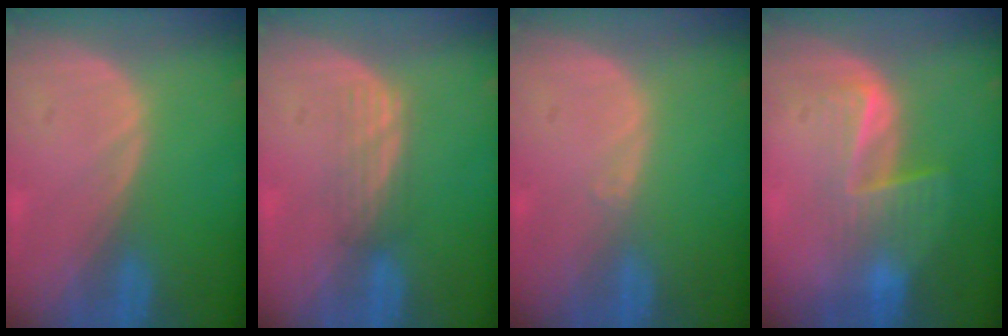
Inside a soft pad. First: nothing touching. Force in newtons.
{"total": 3.1, "press": 2.5, "slide": 1.7}
{"total": 0.6, "press": 0.4, "slide": 0.4}
{"total": 6.8, "press": 5.5, "slide": 4.0}